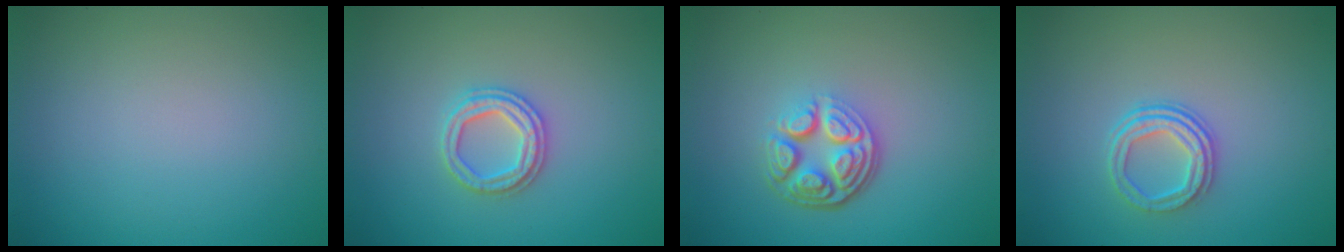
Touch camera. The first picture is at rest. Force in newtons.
{"total": 2.4, "press": 2.4, "slide": 0.4}
{"total": 5.0, "press": 3.5, "slide": 3.6}
{"total": 3.0, "press": 2.3, "slide": 1.9}